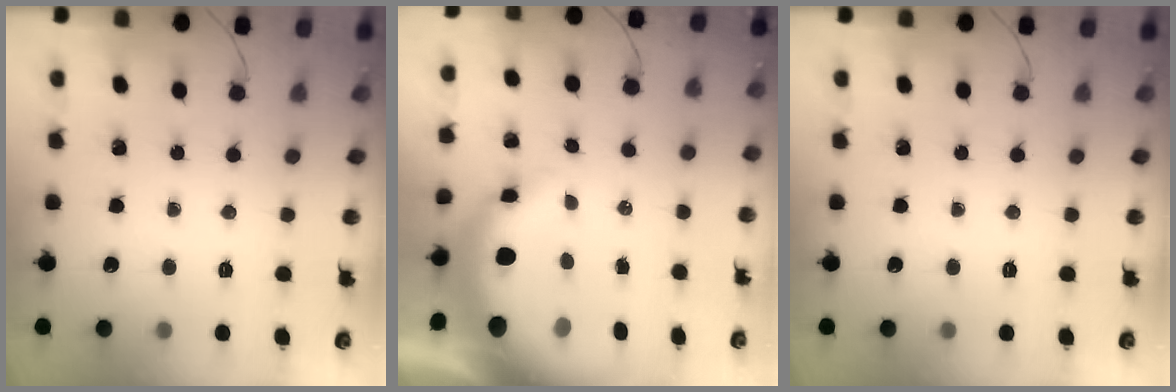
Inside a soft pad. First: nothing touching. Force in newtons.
{"total": 14.2, "press": 13.8, "slide": 3.2}
{"total": 0.0}